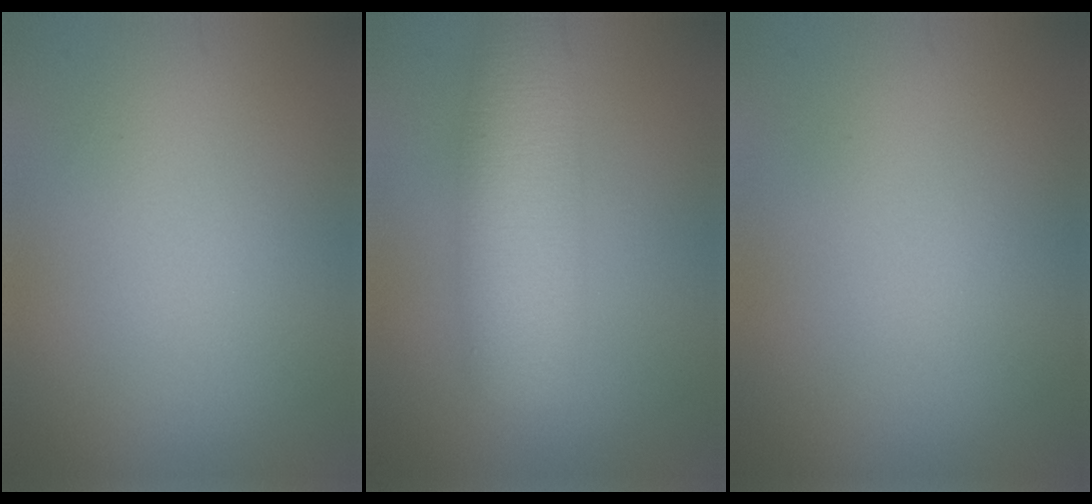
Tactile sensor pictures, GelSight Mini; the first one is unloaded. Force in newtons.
{"total": 6.5, "press": 6.5, "slide": 0.2}
{"total": 0.0}